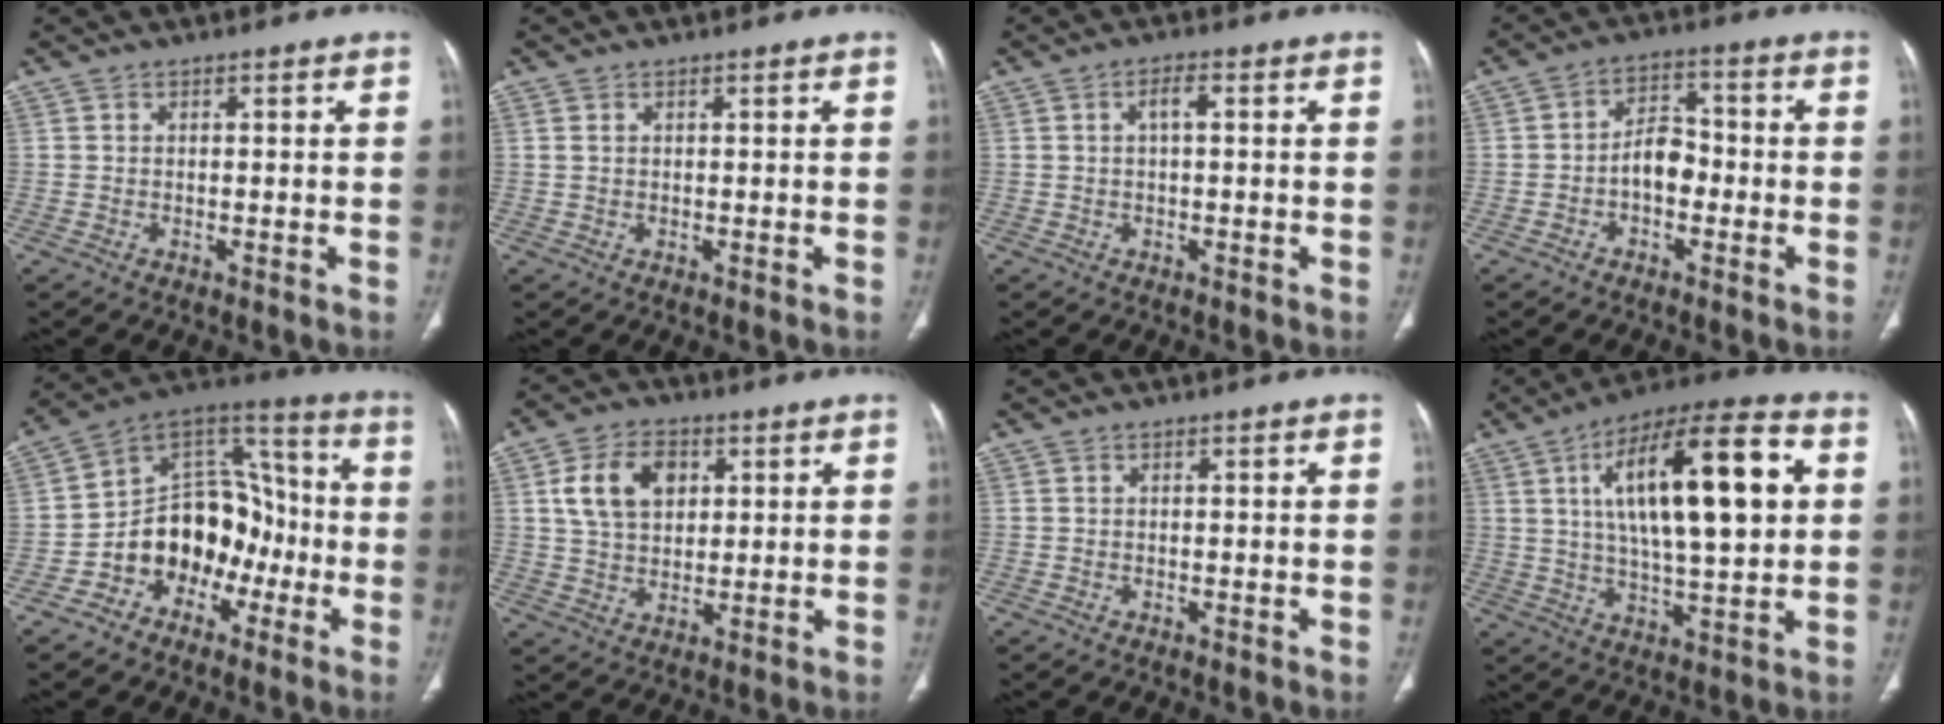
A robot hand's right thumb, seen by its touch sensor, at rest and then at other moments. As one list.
[{"total": 0.8, "force": [0.4, 0.4, 0.6], "torque": [-0.017, 0.011, 0.014]}, {"total": 2.3, "force": [0.4, 0.7, 2.2], "torque": [-0.044, 0.008, 0.008]}, {"total": 6.2, "force": [-1.6, 4.0, 4.4], "torque": [-0.053, 0.032, -0.036]}, {"total": 16.3, "force": [-5.6, 12.3, 9.0], "torque": [-0.081, 0.084, -0.098]}, {"total": 10.2, "force": [3.2, 7.1, 6.6], "torque": [-0.100, -0.001, 0.059]}, {"total": 0.0}, {"total": 22.5, "force": [5.2, 7.4, 20.6], "torque": [-0.326, 0.009, 0.081]}]